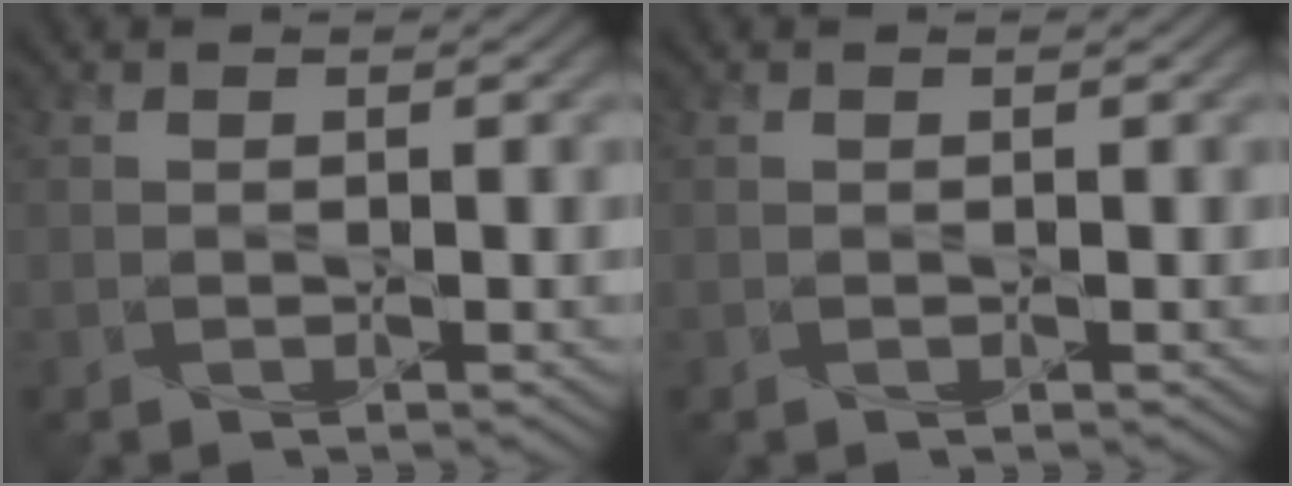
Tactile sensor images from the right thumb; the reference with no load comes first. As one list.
[{"total": 0.0}]